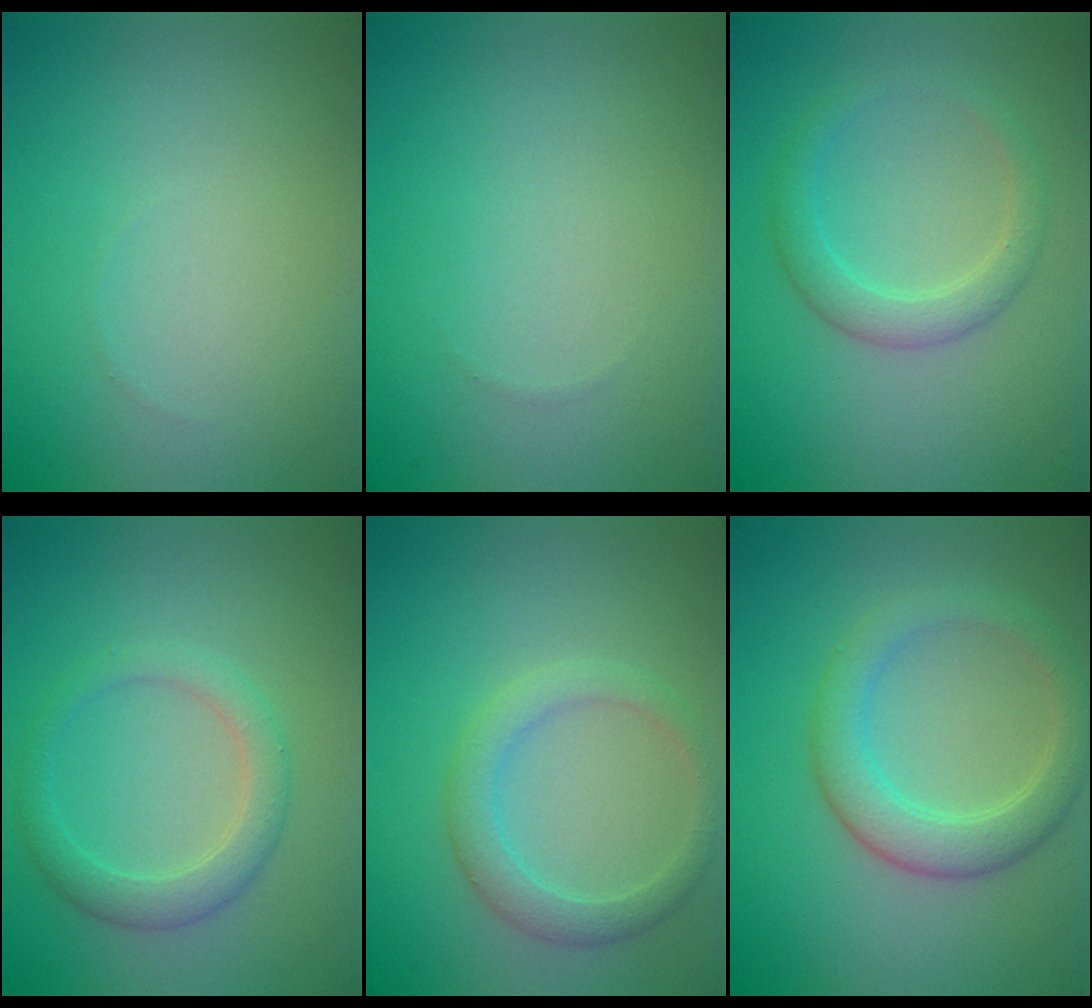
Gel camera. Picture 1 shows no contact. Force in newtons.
{"total": 0.0}
{"total": 2.5, "press": 2.5, "slide": 0.1}
{"total": 2.7, "press": 2.7, "slide": 0.2}
{"total": 2.7, "press": 2.7, "slide": 0.0}
{"total": 4.0, "press": 4.0, "slide": 0.2}